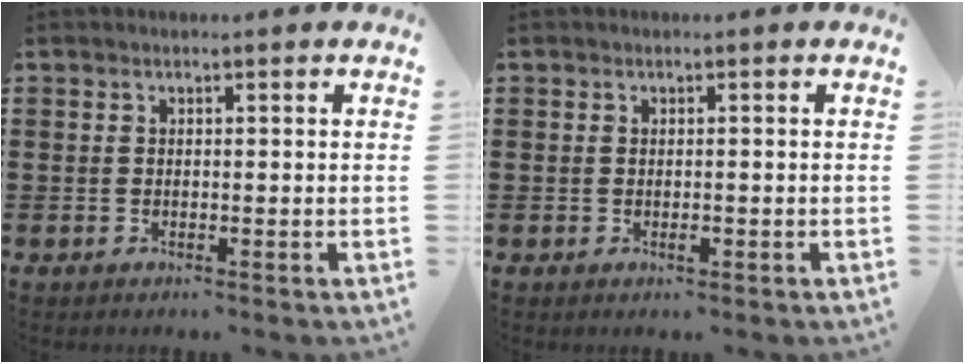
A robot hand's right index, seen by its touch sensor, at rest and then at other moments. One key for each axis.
{"total": 1.0, "fx": -0.3, "fy": 0.3, "fz": 0.9, "tx": -0.016, "ty": -0.004, "tz": -0.004}